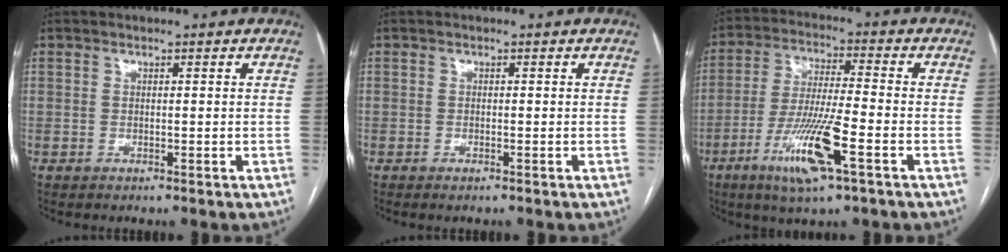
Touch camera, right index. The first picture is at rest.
{"total": 0.7, "force": [-0.5, 0.1, 0.4], "torque": [-0.009, -0.001, -0.006]}
{"total": 12.1, "force": [-5.4, 0.8, 10.9], "torque": [-0.216, -0.020, -0.098]}